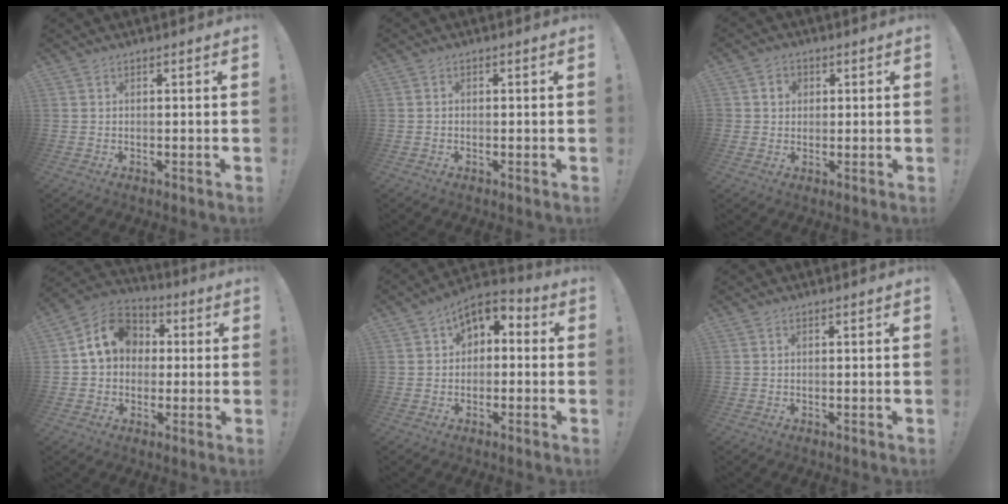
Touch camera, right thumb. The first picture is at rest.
{"total": 0.6, "force": [-0.4, 0.4, 0.2], "torque": [-0.006, 0.003, -0.007]}
{"total": 3.7, "force": [0.7, 3.5, 1.0], "torque": [-0.015, 0.004, 0.012]}
{"total": 12.6, "force": [2.4, 10.5, 6.4], "torque": [-0.095, 0.014, 0.053]}
{"total": 6.3, "force": [1.6, 4.6, 3.9], "torque": [-0.057, 0.005, 0.032]}
{"total": 0.0}